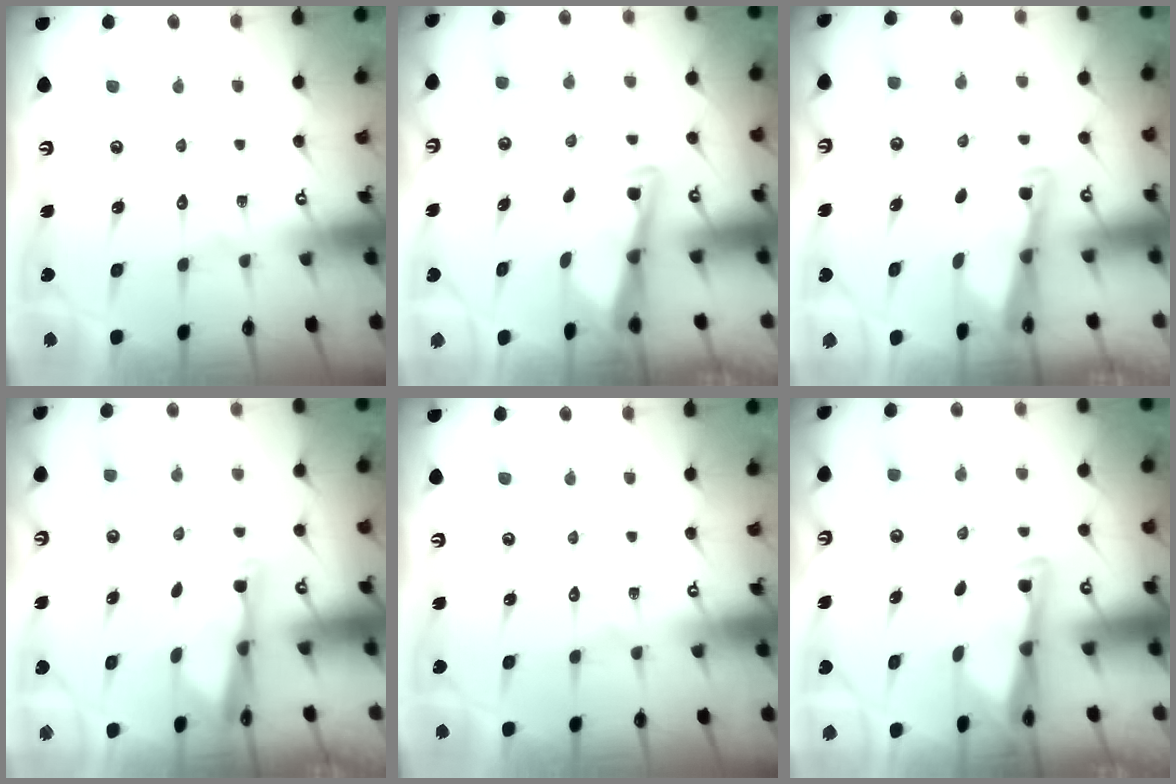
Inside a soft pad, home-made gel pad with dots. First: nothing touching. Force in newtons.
{"total": 3.0, "press": 3.0, "slide": 0.3}
{"total": 2.7, "press": 2.7, "slide": 0.2}
{"total": 2.9, "press": 2.9, "slide": 0.5}
{"total": 0.0}
{"total": 2.9, "press": 2.8, "slide": 0.4}